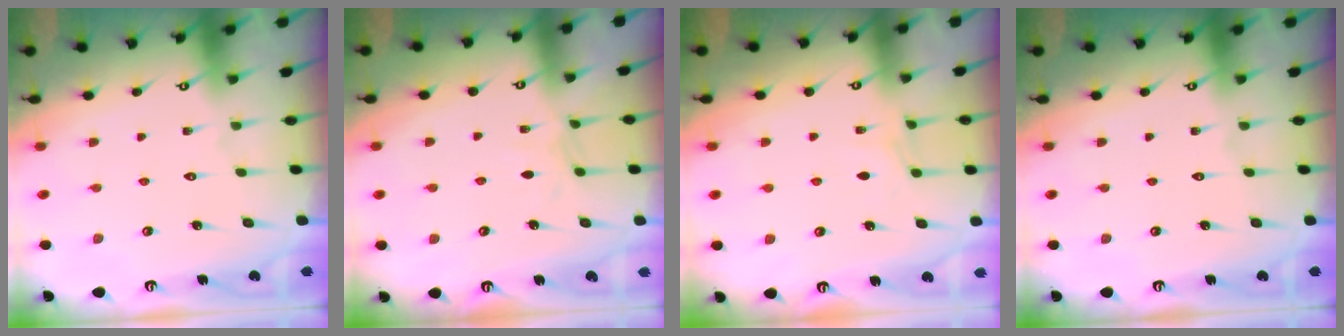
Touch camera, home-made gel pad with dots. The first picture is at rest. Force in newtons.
{"total": 4.8, "press": 4.8, "slide": 0.6}
{"total": 4.8, "press": 4.8, "slide": 0.4}
{"total": 0.0}